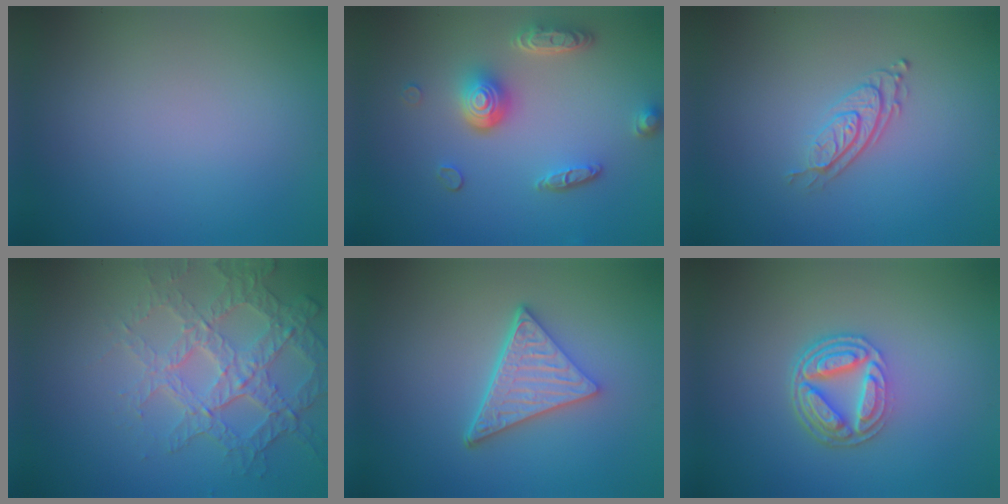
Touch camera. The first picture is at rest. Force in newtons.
{"total": 4.9, "press": 3.7, "slide": 3.2}
{"total": 2.7, "press": 2.0, "slide": 1.9}
{"total": 4.5, "press": 4.1, "slide": 1.8}
{"total": 5.0, "press": 3.7, "slide": 3.4}
{"total": 5.0, "press": 3.7, "slide": 3.3}